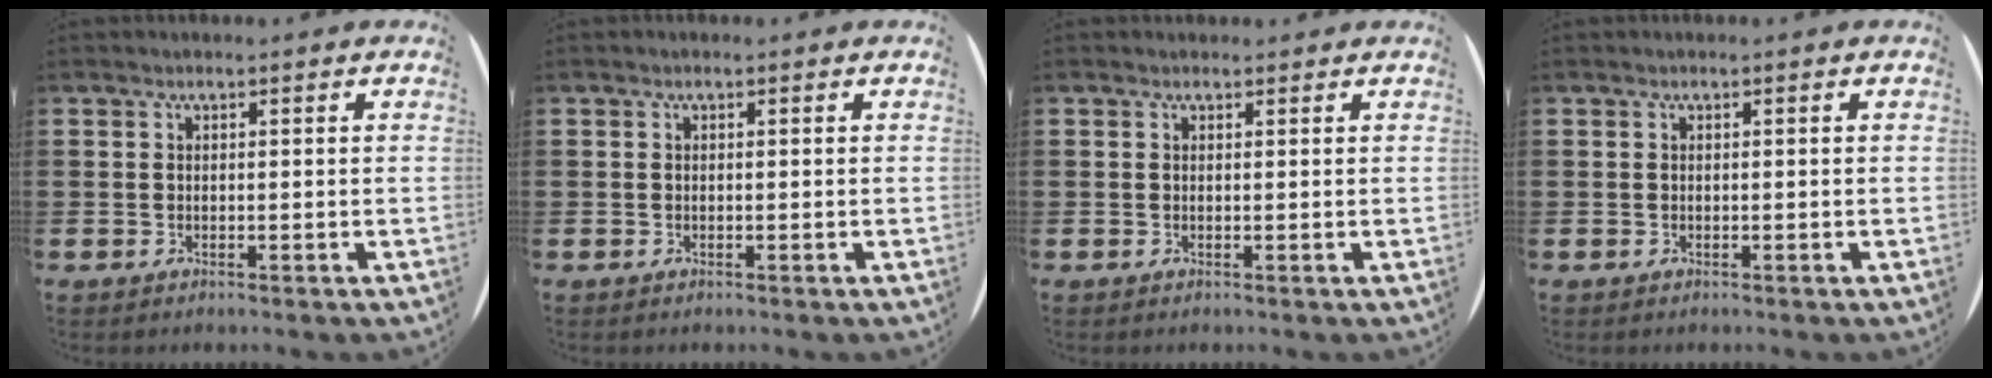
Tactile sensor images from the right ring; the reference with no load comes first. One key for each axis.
{"total": 0.0}
{"total": 0.0}
{"total": 0.0}